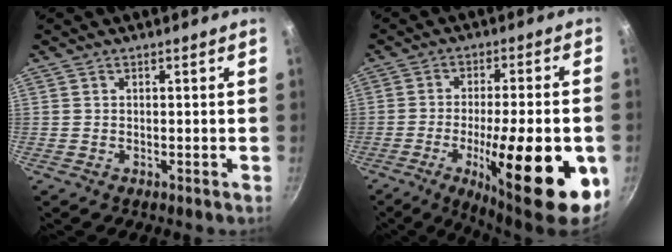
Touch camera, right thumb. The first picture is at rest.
{"total": 23.0, "force": [-7.2, 6.3, 20.9], "torque": [-0.287, 0.012, -0.100]}